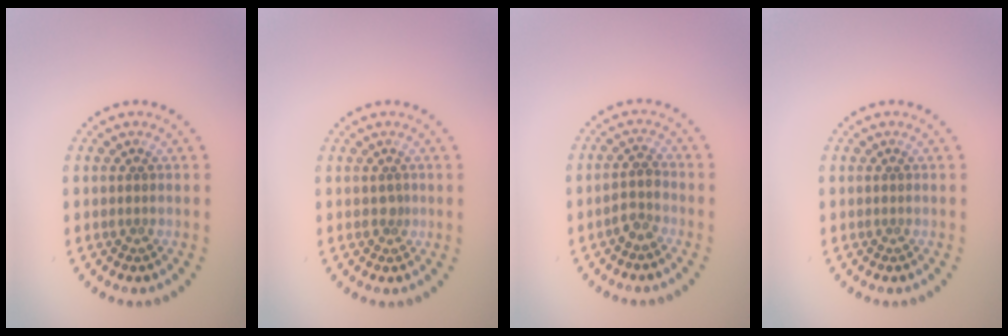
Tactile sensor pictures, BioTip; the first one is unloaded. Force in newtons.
{"total": 0.8, "press": 0.6, "slide": 0.5}
{"total": 1.9, "press": 1.5, "slide": 1.2}
{"total": 0.0}